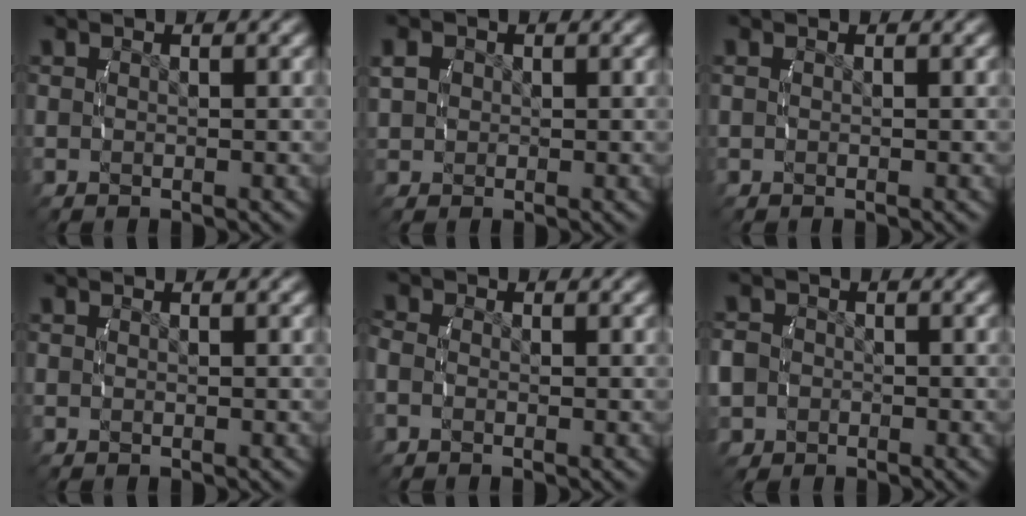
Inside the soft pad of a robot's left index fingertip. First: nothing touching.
{"total": 1.8, "force": [0.4, 1.6, 0.8], "torque": [-0.020, -0.005, 0.015]}
{"total": 0.0}
{"total": 0.0}
{"total": 1.5, "force": [-0.4, 1.2, 0.8], "torque": [-0.026, -0.003, -0.012]}
{"total": 5.0, "force": [-1.5, 4.5, 1.5], "torque": [-0.048, -0.026, -0.020]}